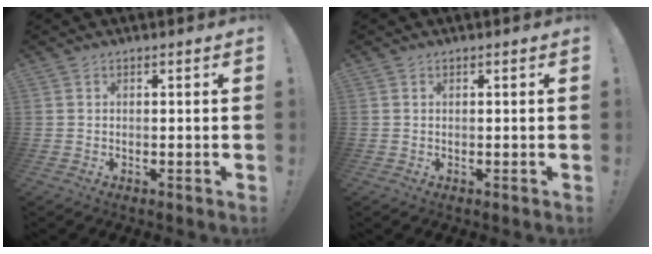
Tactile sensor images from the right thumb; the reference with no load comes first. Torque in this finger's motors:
{"motor_torque": [0.02, -0.09, -0.07, 0.13, 0.08]}